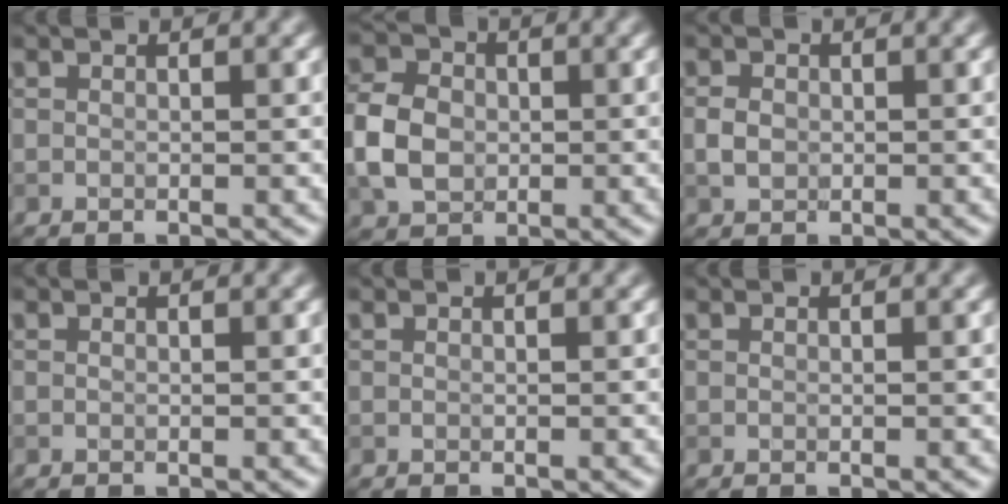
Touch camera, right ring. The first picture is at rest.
{"total": 5.5, "force": [-0.6, 4.4, 3.3], "torque": [-0.076, 0.005, -0.022]}
{"total": 1.7, "force": [-0.1, 1.4, 1.0], "torque": [-0.019, -0.001, -0.006]}
{"total": 0.0}
{"total": 0.0}
{"total": 0.0}